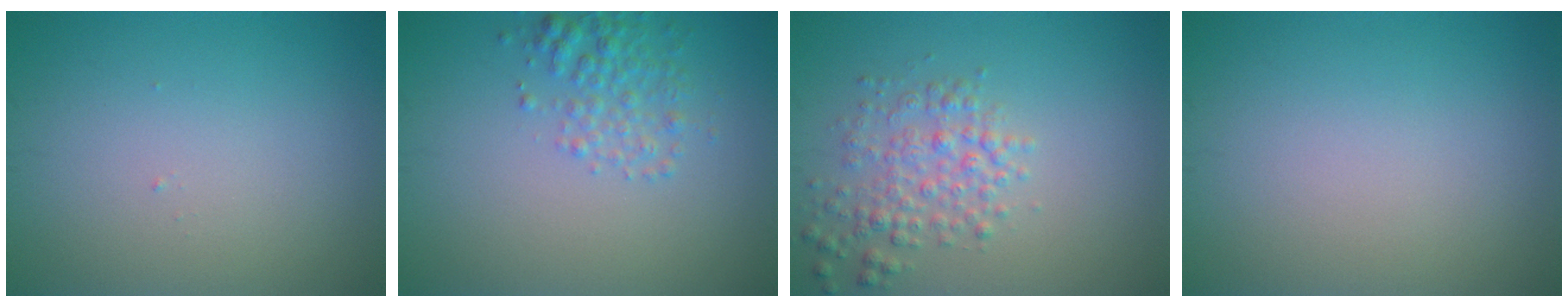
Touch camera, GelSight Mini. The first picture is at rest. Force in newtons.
{"total": 2.5, "press": 2.5, "slide": 0.1}
{"total": 3.2, "press": 3.2, "slide": 0.1}
{"total": 0.0}